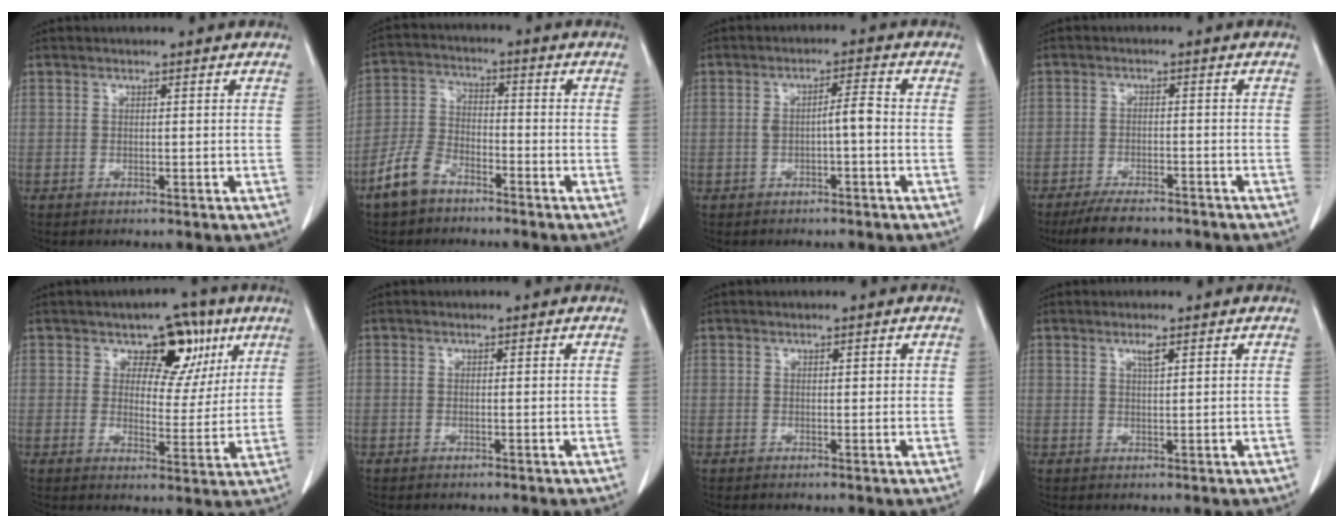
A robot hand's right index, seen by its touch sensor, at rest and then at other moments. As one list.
[{"total": 7.3, "force": [-5.1, 3.9, 3.5], "torque": [-0.091, 0.007, -0.103]}, {"total": 3.5, "force": [-0.5, 0.5, 3.4], "torque": [-0.058, 0.011, -0.007]}, {"total": 6.7, "force": [-5.8, 2.2, 2.6], "torque": [-0.039, -0.008, -0.091]}, {"total": 8.5, "force": [4.4, 5.3, 4.9], "torque": [-0.043, 0.008, 0.062]}, {"total": 0.0}, {"total": 1.1, "force": [0.4, 0.6, 0.8], "torque": [-0.009, 0.003, 0.007]}, {"total": 1.6, "force": [1.0, 0.2, 1.2], "torque": [-0.024, -0.001, 0.020]}]